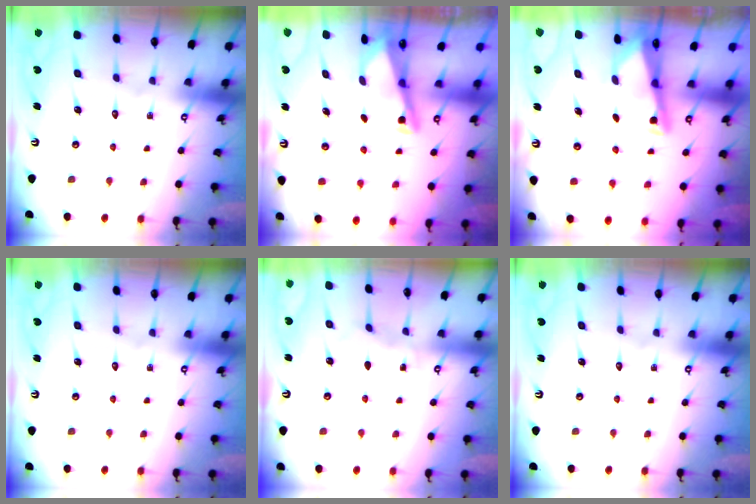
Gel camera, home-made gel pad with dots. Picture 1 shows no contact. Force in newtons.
{"total": 2.9, "press": 2.8, "slide": 0.4}
{"total": 2.8, "press": 2.8, "slide": 0.2}
{"total": 0.0}
{"total": 2.5, "press": 2.5, "slide": 0.3}
{"total": 0.0}